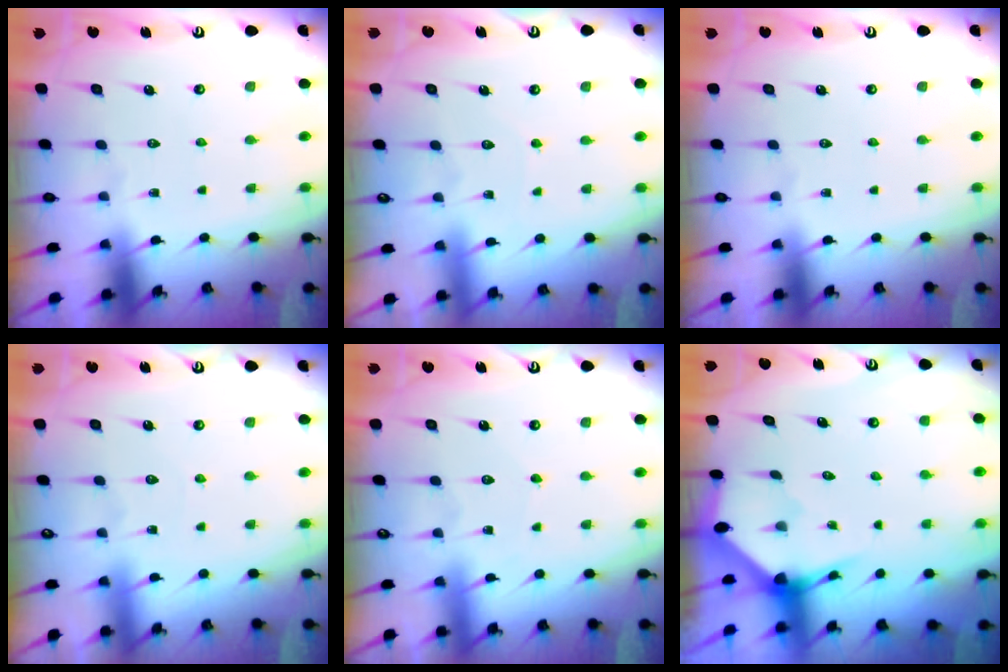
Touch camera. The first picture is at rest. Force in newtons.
{"total": 2.6, "press": 2.6, "slide": 0.3}
{"total": 0.0}
{"total": 2.8, "press": 2.8, "slide": 0.4}
{"total": 3.0, "press": 2.9, "slide": 0.4}
{"total": 2.8, "press": 2.8, "slide": 0.3}